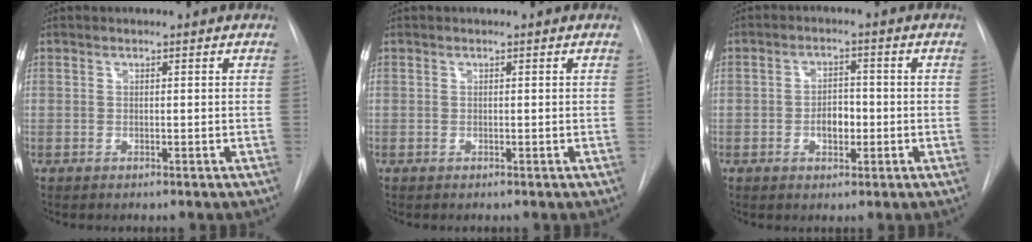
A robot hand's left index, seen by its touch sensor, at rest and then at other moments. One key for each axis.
{"total": 0.0}
{"total": 3.8, "fx": -0.9, "fy": 2.2, "fz": 2.9, "tx": -0.045, "ty": 0.006, "tz": -0.013}